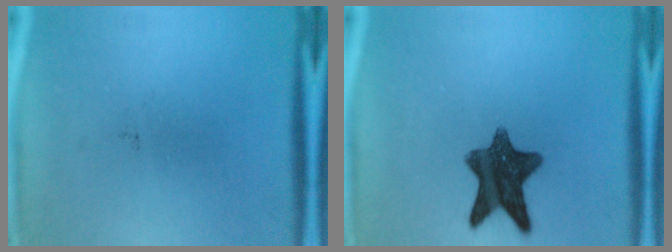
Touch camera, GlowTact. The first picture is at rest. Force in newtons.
{"total": 11.1}